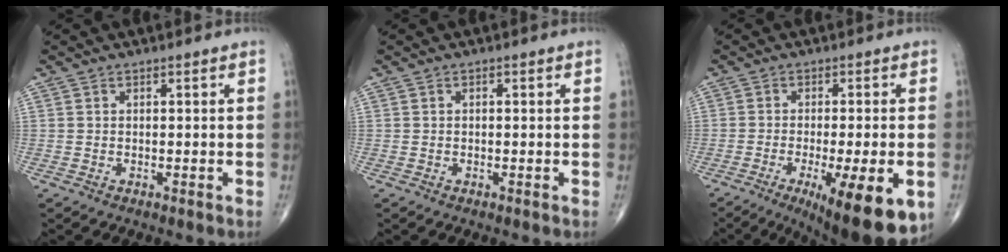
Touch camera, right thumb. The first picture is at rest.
{"total": 0.6, "force": [0.1, 0.2, 0.5], "torque": [-0.013, 0.002, 0.002]}
{"total": 15.9, "force": [-6.4, 4.0, 14.0], "torque": [-0.164, -0.011, -0.082]}